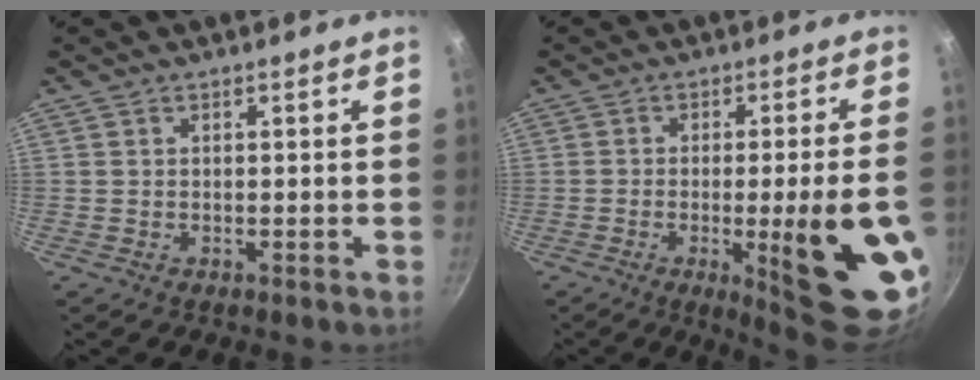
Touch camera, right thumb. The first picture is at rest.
{"total": 18.0, "force": [-4.9, 2.9, 17.1], "torque": [-0.208, 0.008, -0.055]}